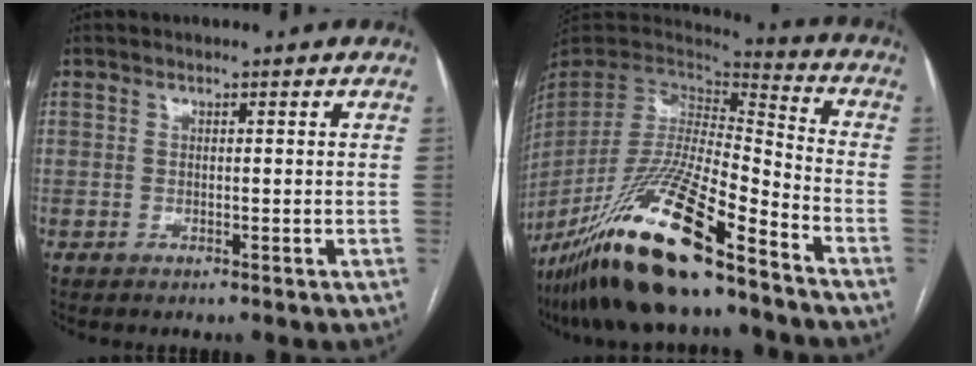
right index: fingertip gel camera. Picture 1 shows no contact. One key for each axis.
{"total": 23.4, "fx": -16.4, "fy": 3.3, "fz": 16.4, "tx": -0.323, "ty": -0.047, "tz": -0.299}